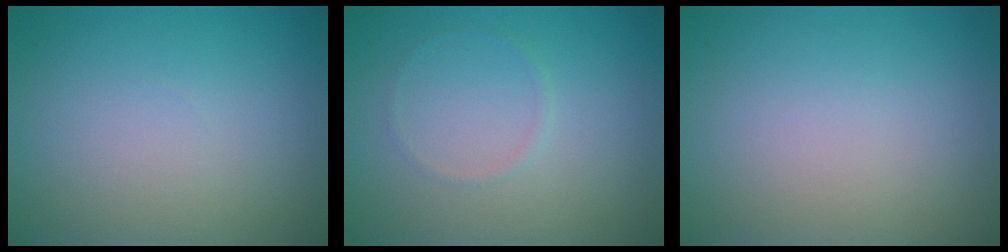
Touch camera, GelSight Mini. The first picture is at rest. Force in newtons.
{"total": 0.6, "press": 0.6, "slide": 0.0}
{"total": 0.0}